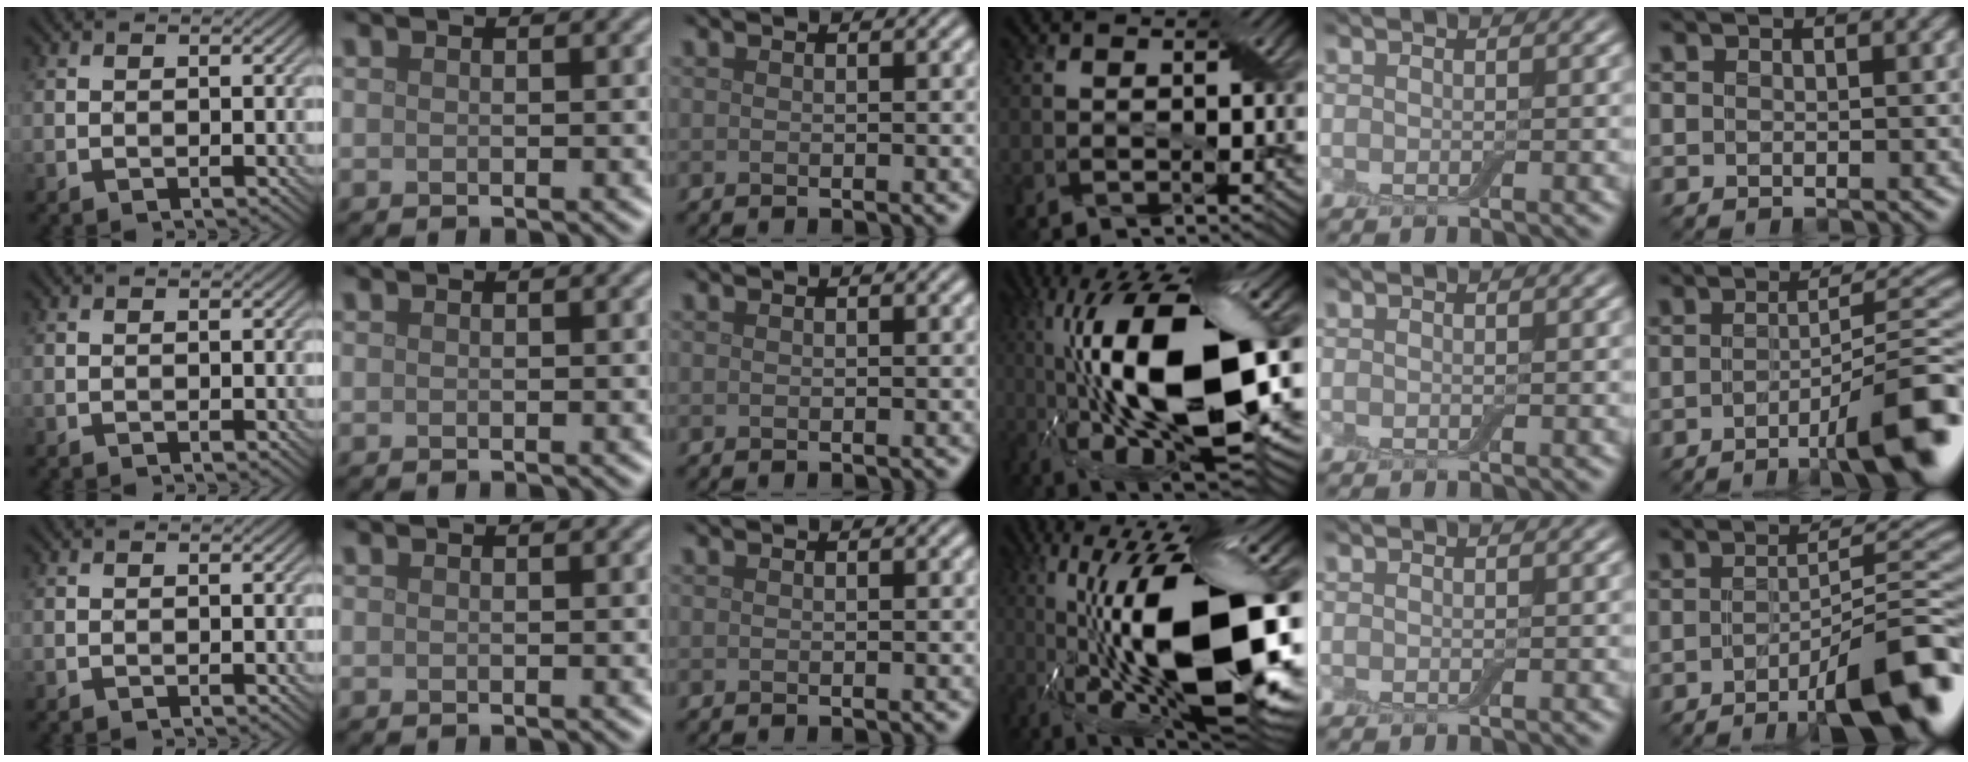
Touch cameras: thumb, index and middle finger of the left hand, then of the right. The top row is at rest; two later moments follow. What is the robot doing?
{"motion": "close", "object": "airpods case & airpods"}